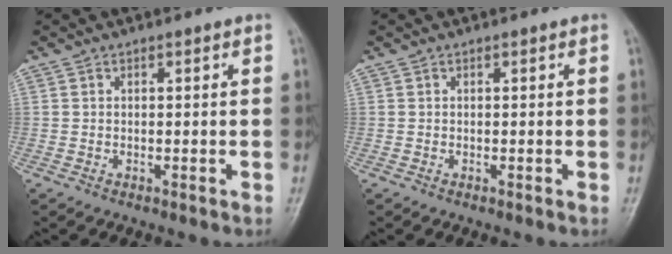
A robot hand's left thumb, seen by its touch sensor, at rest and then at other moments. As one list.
[{"total": 0.0}]